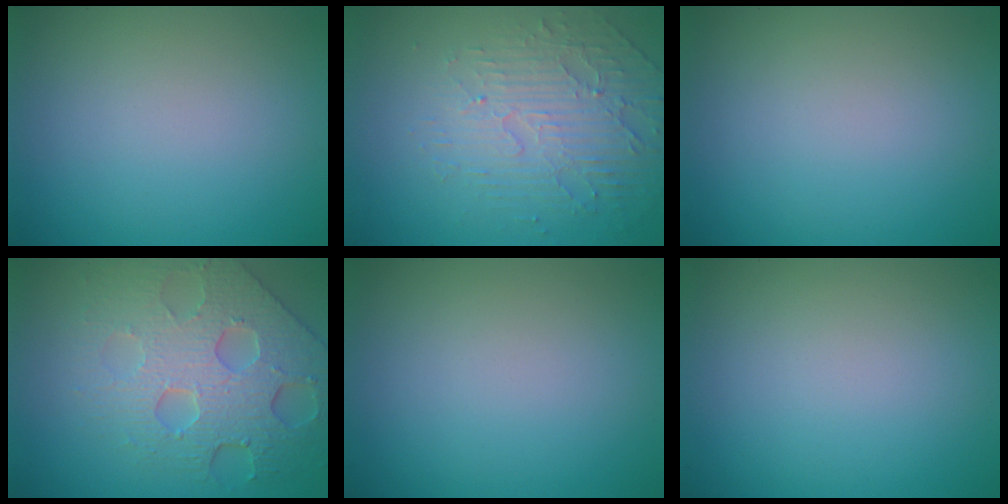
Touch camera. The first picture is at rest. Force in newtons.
{"total": 5.1, "press": 3.5, "slide": 3.7}
{"total": 0.0}
{"total": 7.4, "press": 5.6, "slide": 4.9}
{"total": 0.0}
{"total": 0.0}